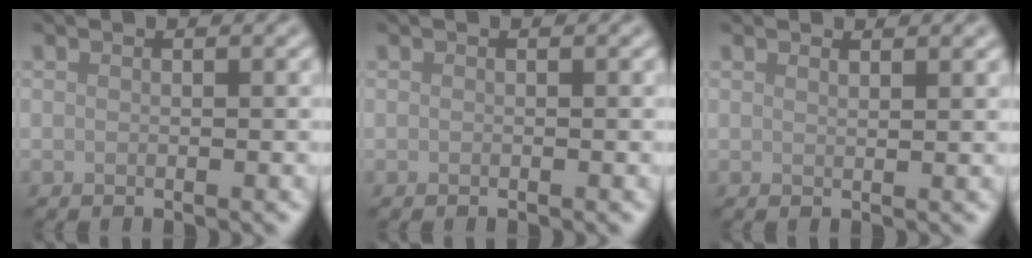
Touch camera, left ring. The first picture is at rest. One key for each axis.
{"total": 0.0}
{"total": 1.3, "fx": 1.1, "fy": 0.4, "fz": 0.6, "tx": 0.000, "ty": 0.000, "tz": 0.011}